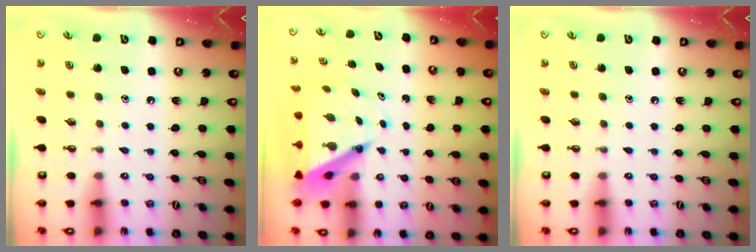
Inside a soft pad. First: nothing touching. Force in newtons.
{"total": 7.2, "press": 7.1, "slide": 0.7}
{"total": 0.0}